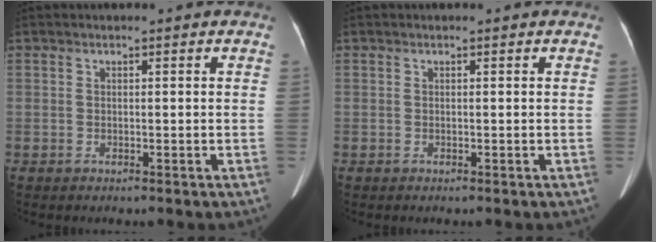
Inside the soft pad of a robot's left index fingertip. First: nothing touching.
{"total": 0.0}